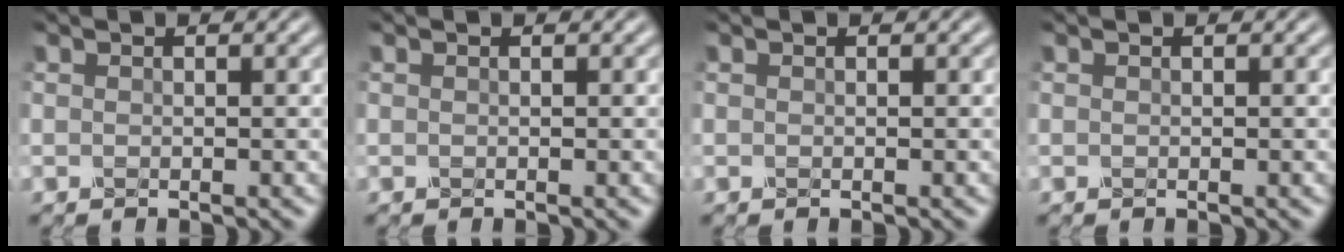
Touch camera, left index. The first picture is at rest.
{"total": 0.0}
{"total": 0.0}
{"total": 0.0}